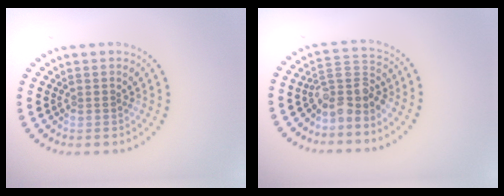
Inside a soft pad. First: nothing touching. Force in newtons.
{"total": 3.7, "press": 2.7, "slide": 2.5}